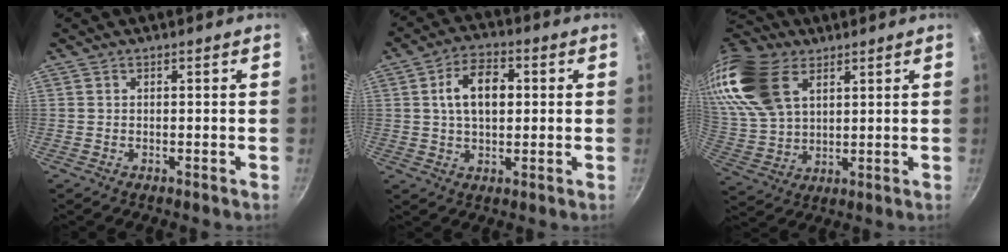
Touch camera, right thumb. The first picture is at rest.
{"total": 9.7, "force": [1.6, 6.0, 7.5], "torque": [-0.111, 0.011, 0.021]}
{"total": 20.0, "force": [9.2, 12.3, 12.7], "torque": [-0.266, -0.007, 0.186]}